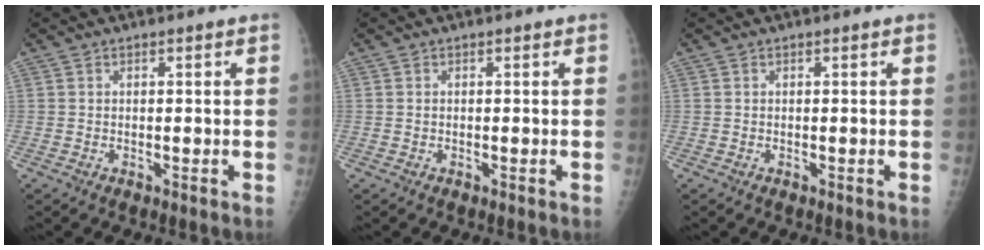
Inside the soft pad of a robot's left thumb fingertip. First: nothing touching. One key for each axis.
{"total": 0.0}
{"total": 0.0}